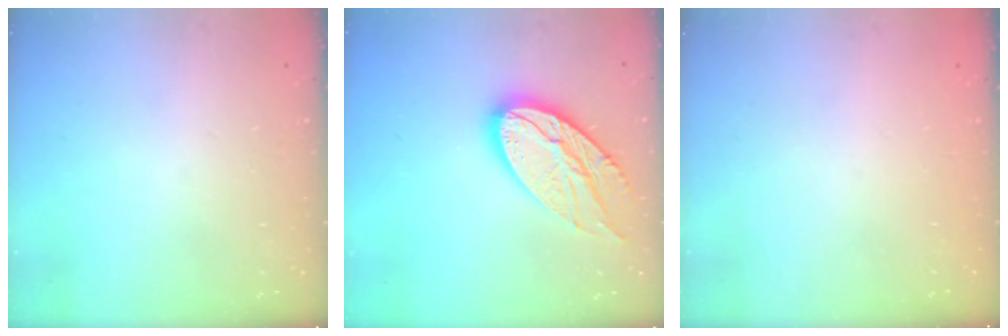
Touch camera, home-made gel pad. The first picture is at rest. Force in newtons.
{"total": 17.6, "press": 17.5, "slide": 1.4}
{"total": 0.0}